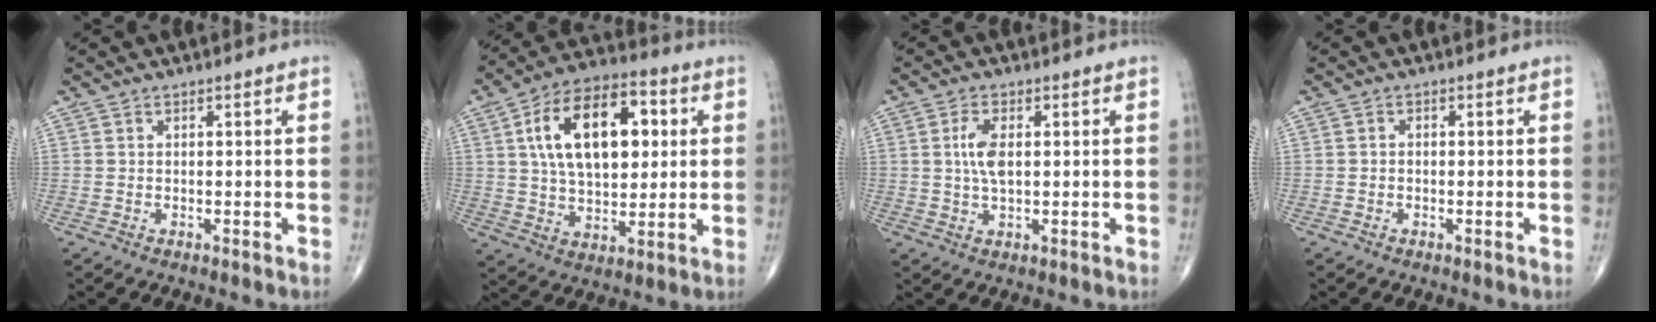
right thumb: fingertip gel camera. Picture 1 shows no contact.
{"total": 19.6, "force": [4.6, 10.9, 15.6], "torque": [-0.233, 0.009, 0.073]}
{"total": 5.0, "force": [0.7, 2.2, 4.4], "torque": [-0.096, 0.000, 0.014]}
{"total": 0.6, "force": [-0.2, 0.4, 0.4], "torque": [-0.004, 0.001, -0.008]}